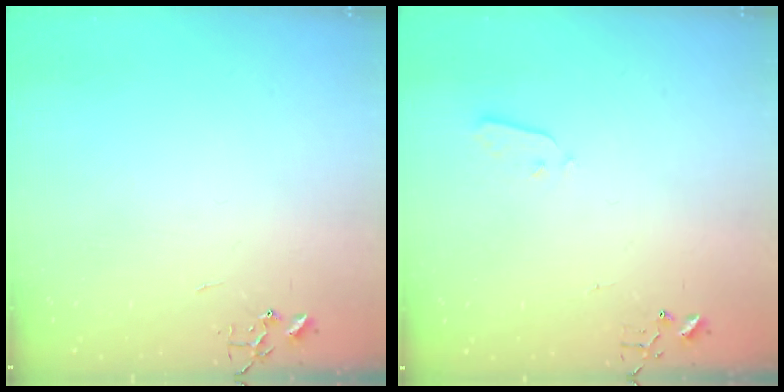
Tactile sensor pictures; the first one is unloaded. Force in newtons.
{"total": 3.0, "press": 3.0, "slide": 0.3}